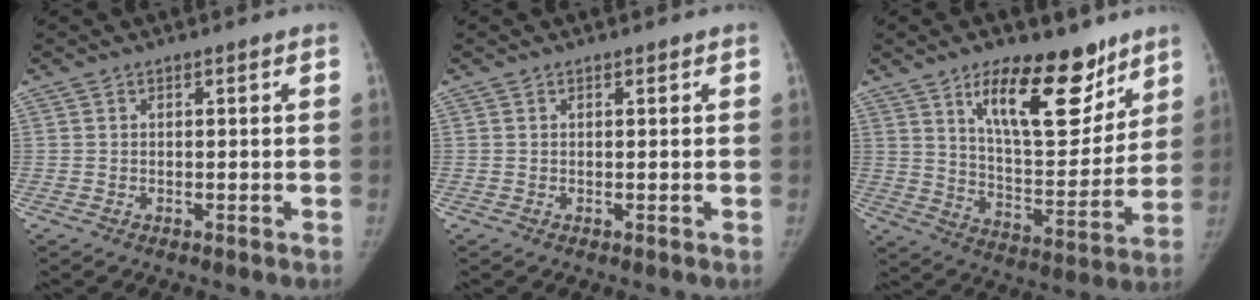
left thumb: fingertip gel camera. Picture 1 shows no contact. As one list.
[{"total": 0.0}, {"total": 19.1, "force": [11.7, 8.1, 12.8], "torque": [-0.139, -0.081, 0.193]}]